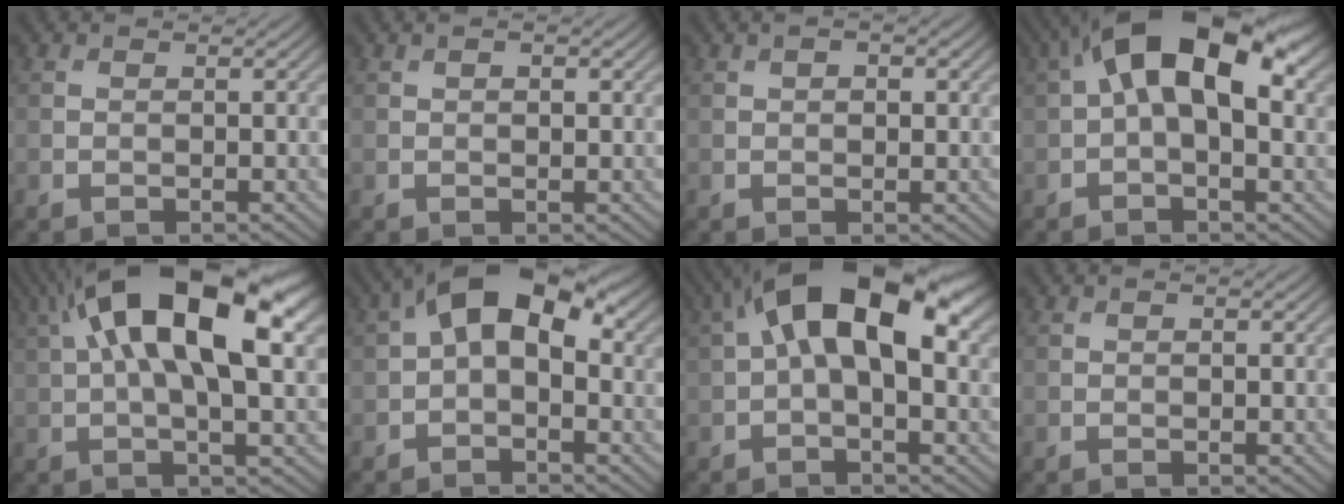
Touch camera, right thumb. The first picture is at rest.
{"total": 1.7, "force": [0.6, 0.7, 1.4], "torque": [-0.023, 0.000, 0.013]}
{"total": 2.5, "force": [0.9, 1.2, 1.9], "torque": [-0.028, -0.002, 0.017]}
{"total": 14.2, "force": [4.0, 7.0, 11.7], "torque": [-0.198, 0.018, 0.060]}
{"total": 18.8, "force": [6.2, 7.5, 16.2], "torque": [-0.290, 0.050, 0.090]}
{"total": 9.8, "force": [2.1, 5.5, 7.8], "torque": [-0.133, 0.018, 0.020]}
{"total": 15.6, "force": [4.4, 7.5, 13.0], "torque": [-0.221, 0.023, 0.063]}
{"total": 1.0, "force": [0.4, 0.4, 0.9], "torque": [-0.015, 0.001, 0.006]}